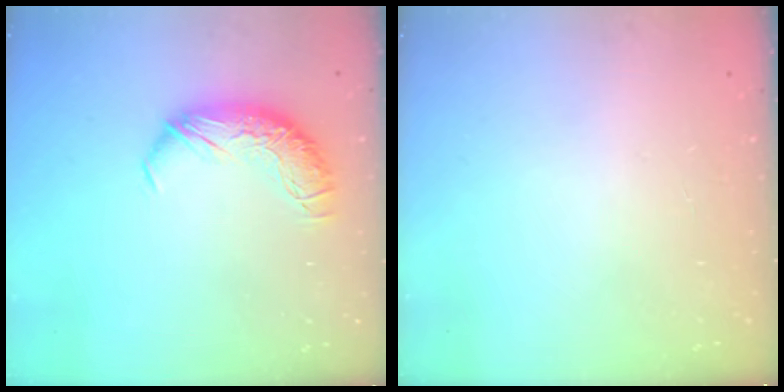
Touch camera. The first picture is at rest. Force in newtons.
{"total": 12.0, "press": 11.9, "slide": 0.4}